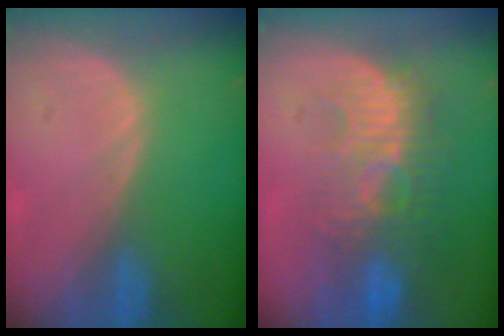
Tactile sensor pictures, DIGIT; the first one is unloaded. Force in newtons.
{"total": 9.6, "press": 9.0, "slide": 3.4}